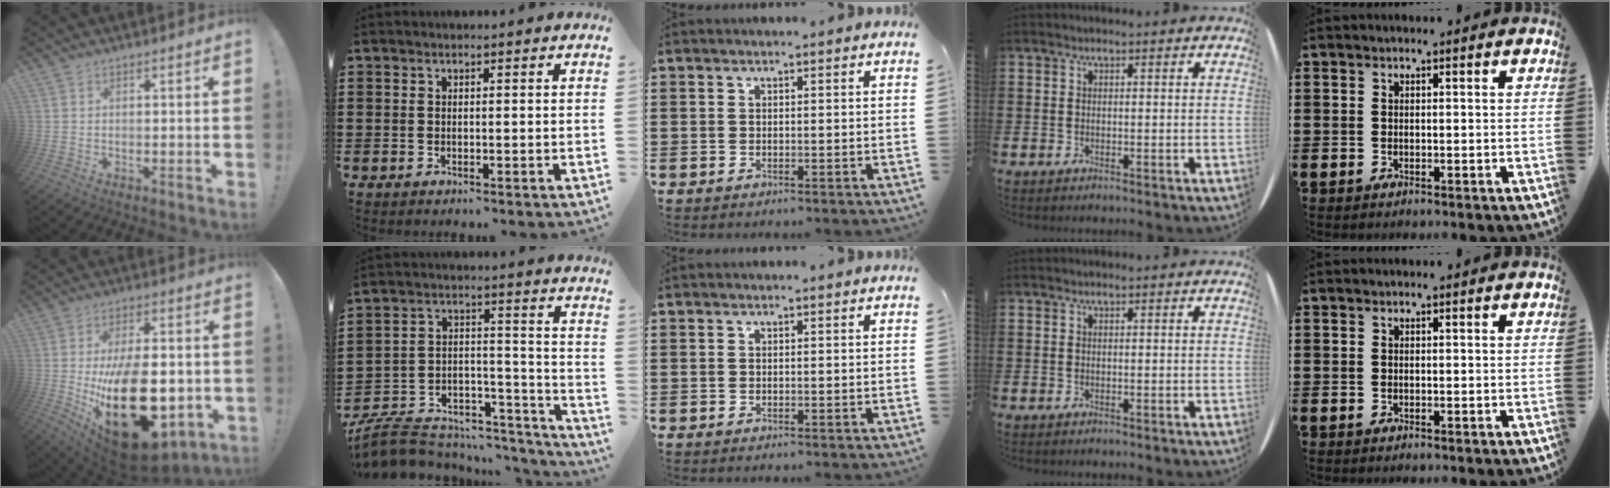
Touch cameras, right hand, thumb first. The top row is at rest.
{"thumb": {"total": 29.1, "force": [-4.3, 15.3, 24.4], "torque": [-0.408, 0.004, -0.048]}, "index": {"total": 7.4, "force": [-6.7, 2.7, 1.9], "torque": [-0.043, 0.002, -0.130]}}